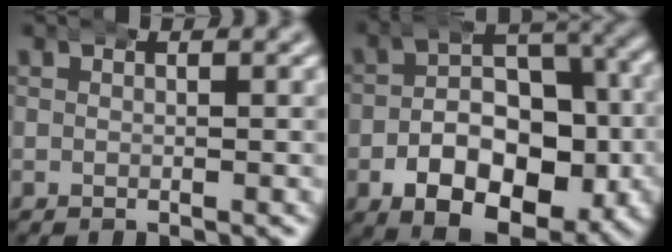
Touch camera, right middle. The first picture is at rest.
{"total": 12.8, "force": [-4.5, 8.6, 8.3], "torque": [-0.128, -0.031, -0.065]}